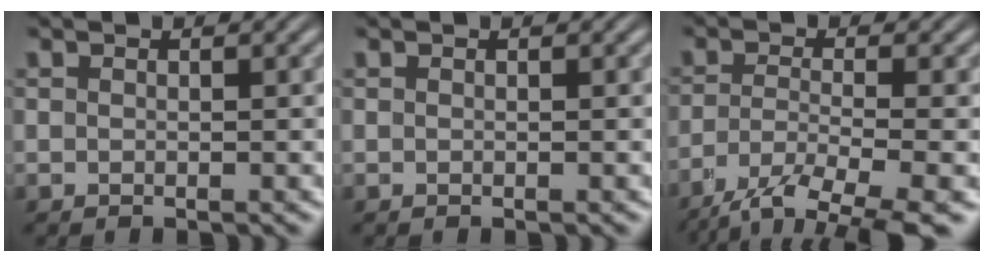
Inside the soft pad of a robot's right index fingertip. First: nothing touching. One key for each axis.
{"total": 0.0}
{"total": 7.5, "fx": -3.9, "fy": 3.4, "fz": 5.4, "tx": -0.103, "ty": -0.035, "tz": -0.046}